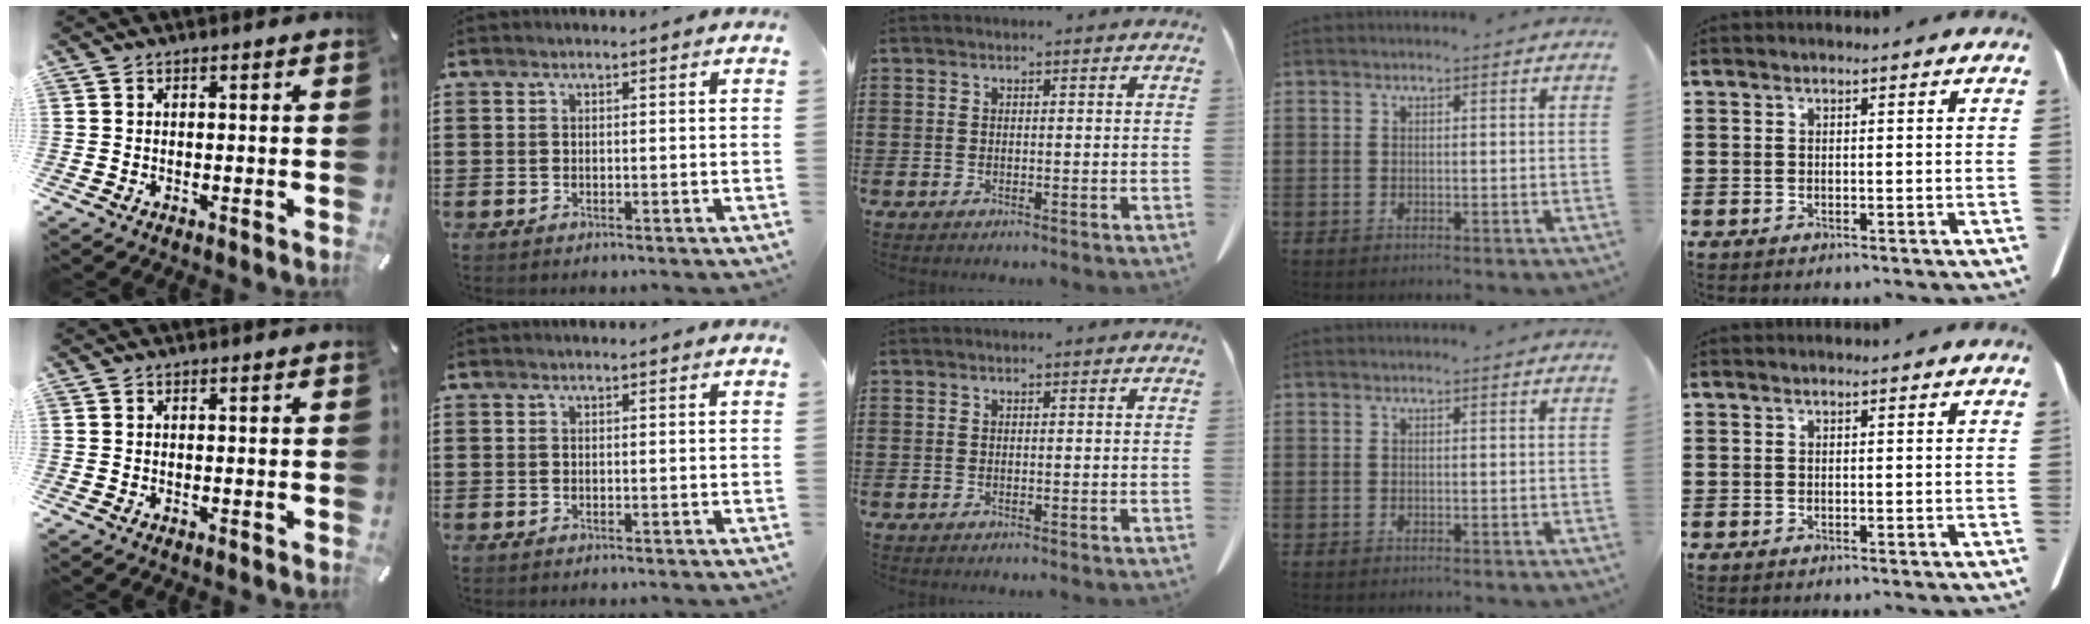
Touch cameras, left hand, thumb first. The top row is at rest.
{}